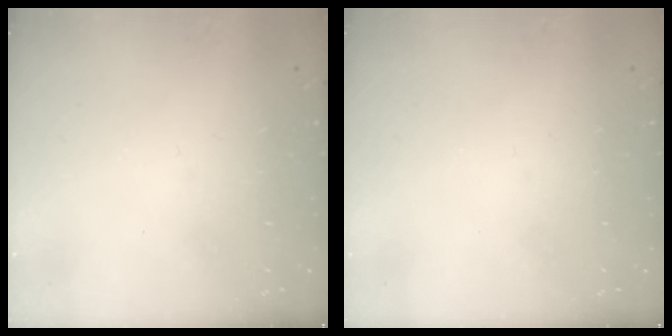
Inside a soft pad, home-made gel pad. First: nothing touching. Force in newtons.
{"total": 0.0}